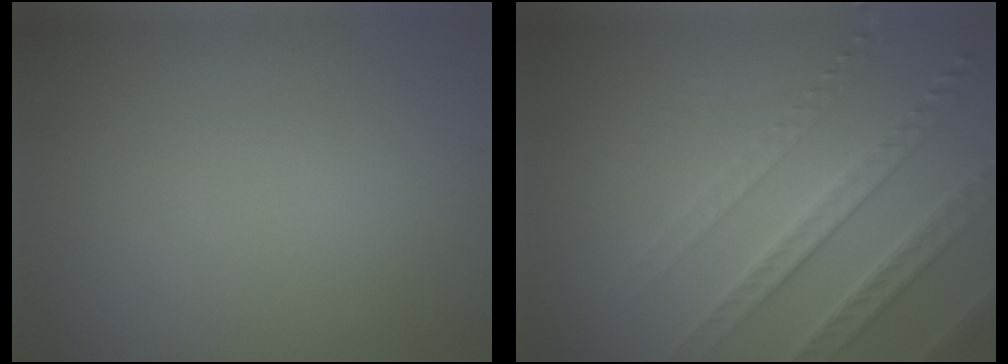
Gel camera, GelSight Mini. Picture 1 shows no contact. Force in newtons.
{"total": 4.8, "press": 4.1, "slide": 2.5}